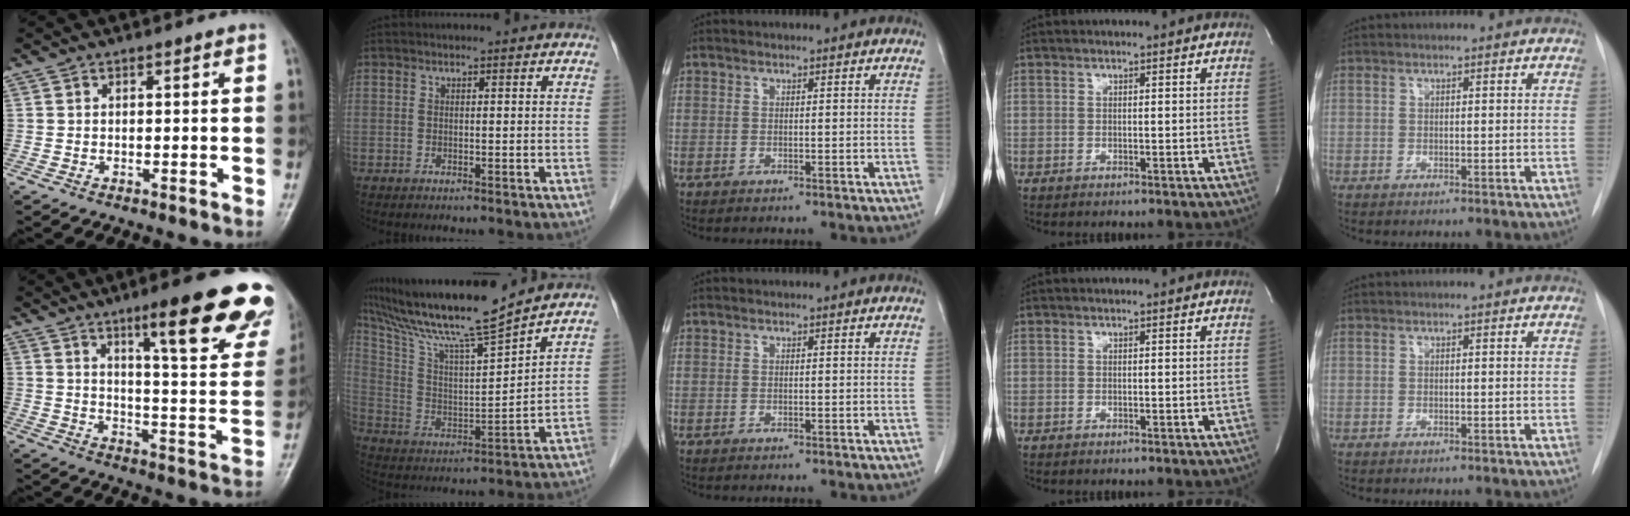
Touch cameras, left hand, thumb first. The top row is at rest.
{"thumb": {"total": 22.4, "force": [13.9, 3.9, 17.2], "torque": [-0.194, -0.061, 0.186]}, "index": {"total": 17.4, "force": [14.8, -0.7, 9.2], "torque": [-0.175, 0.005, 0.258]}}